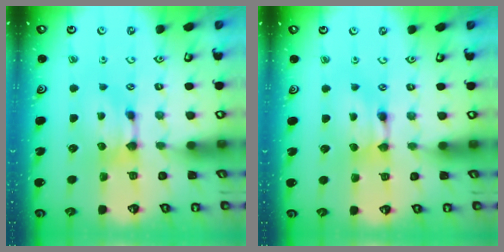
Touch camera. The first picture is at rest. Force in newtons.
{"total": 1.5, "press": 1.5, "slide": 0.2}